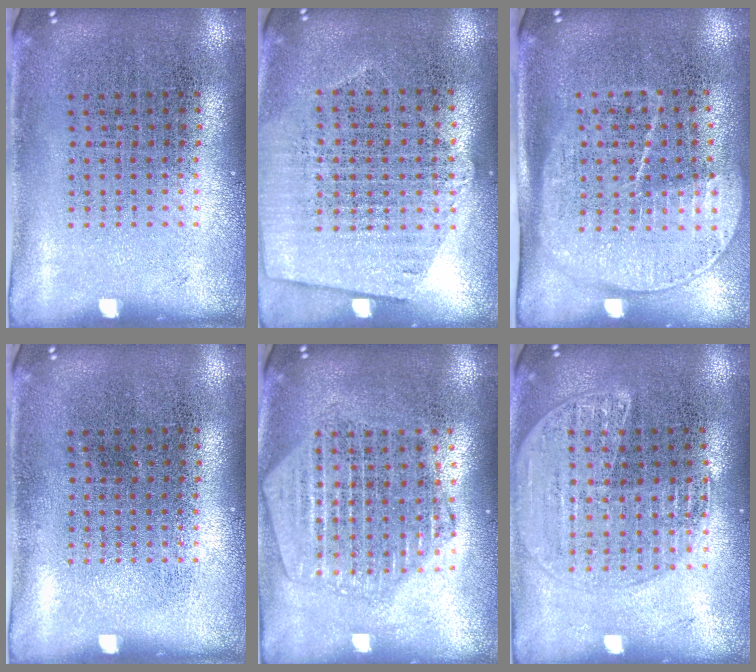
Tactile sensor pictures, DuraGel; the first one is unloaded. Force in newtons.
{"total": 1.3, "press": 1.1, "slide": 0.6}
{"total": 1.8, "press": 1.4, "slide": 1.0}
{"total": 0.0}
{"total": 2.0, "press": 1.9, "slide": 0.8}
{"total": 1.6, "press": 1.6, "slide": 0.5}